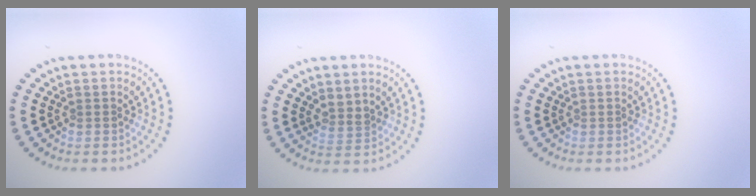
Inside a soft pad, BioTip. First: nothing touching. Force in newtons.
{"total": 1.6, "press": 1.2, "slide": 1.1}
{"total": 0.0}